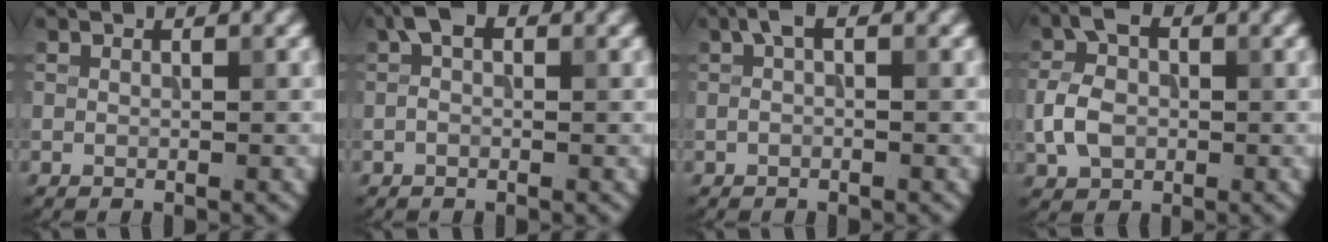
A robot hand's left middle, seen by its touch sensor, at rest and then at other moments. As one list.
[{"total": 1.9, "force": [0.3, 1.1, 1.6], "torque": [-0.027, 0.010, -0.005]}, {"total": 1.3, "force": [0.1, 0.5, 1.2], "torque": [-0.024, 0.007, -0.002]}, {"total": 4.6, "force": [-0.6, 3.3, 3.1], "torque": [-0.068, 0.008, -0.019]}]